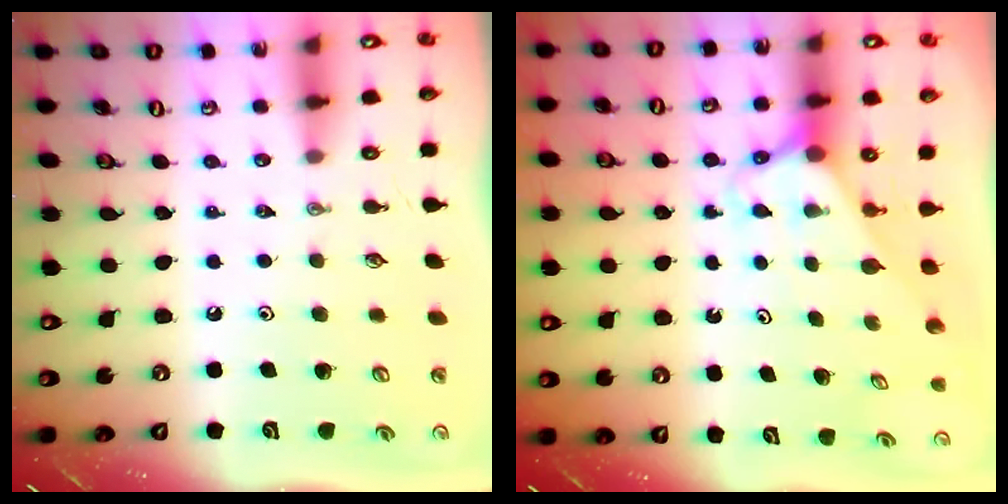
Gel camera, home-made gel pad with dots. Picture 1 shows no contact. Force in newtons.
{"total": 2.7, "press": 2.7, "slide": 0.2}